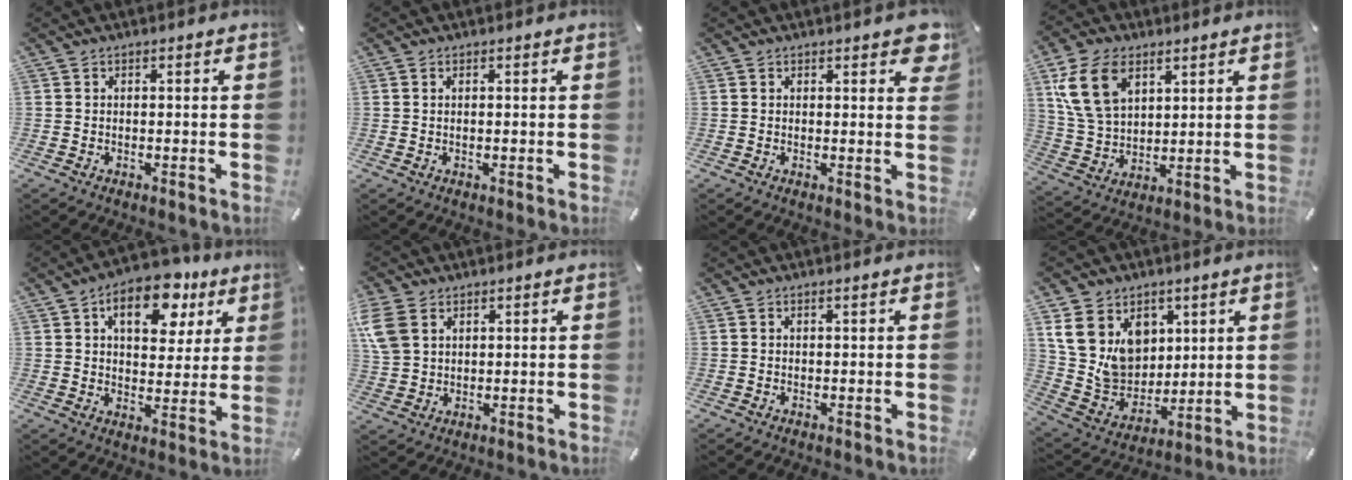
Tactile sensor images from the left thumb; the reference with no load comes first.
{"total": 0.9, "force": [0.2, 0.1, 0.8], "torque": [-0.016, -0.003, 0.004]}
{"total": 3.9, "force": [2.3, 1.6, 2.7], "torque": [-0.020, -0.013, 0.033]}
{"total": 12.1, "force": [5.6, 8.0, 7.2], "torque": [-0.192, -0.005, 0.104]}
{"total": 13.6, "force": [6.9, 8.3, 8.3], "torque": [-0.106, -0.029, 0.114]}
{"total": 7.6, "force": [3.2, 5.8, 3.6], "torque": [-0.101, 0.005, 0.062]}
{"total": 0.6, "force": [0.2, 0.0, 0.5], "torque": [-0.008, 0.000, 0.003]}
{"total": 16.0, "force": [6.9, 12.8, 6.6], "torque": [-0.153, -0.040, 0.136]}